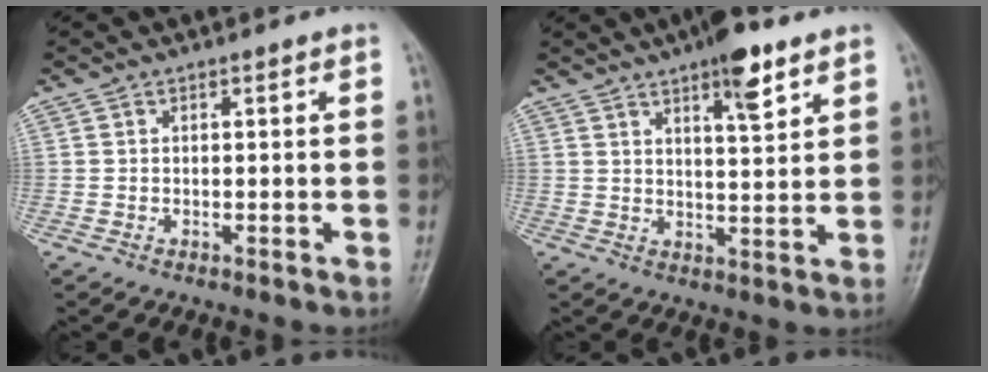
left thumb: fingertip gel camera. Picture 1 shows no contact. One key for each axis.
{"total": 8.1, "fx": 5.0, "fy": 2.3, "fz": 5.9, "tx": -0.078, "ty": -0.025, "tz": 0.074}